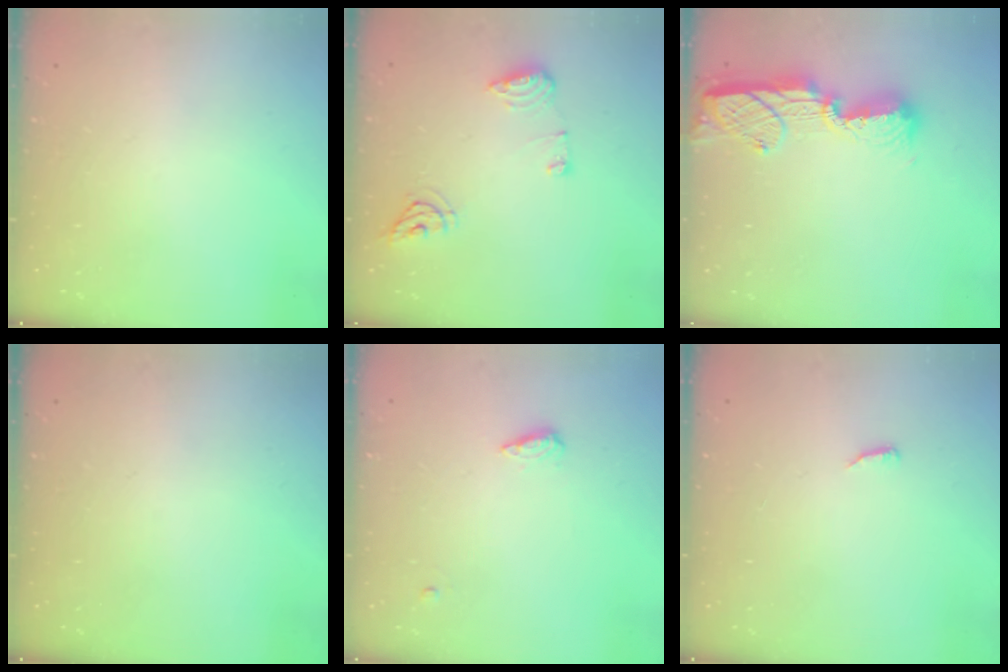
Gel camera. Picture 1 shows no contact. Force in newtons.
{"total": 8.6, "press": 8.5, "slide": 0.1}
{"total": 11.5, "press": 11.5, "slide": 0.7}
{"total": 0.0}
{"total": 5.2, "press": 5.1, "slide": 1.0}
{"total": 4.3, "press": 4.2, "slide": 0.6}